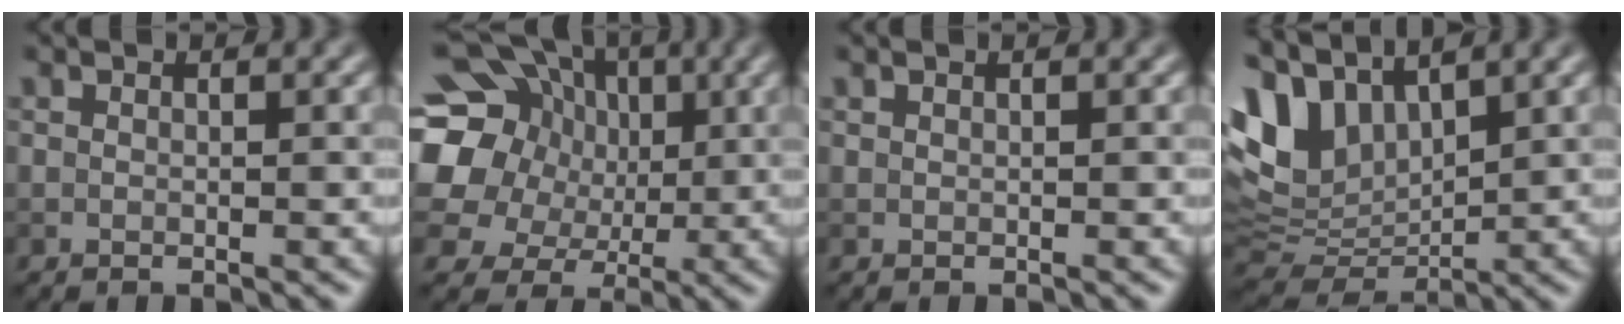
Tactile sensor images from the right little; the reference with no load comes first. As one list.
[{"total": 17.8, "force": [3.2, 15.6, 7.8], "torque": [-0.188, 0.033, 0.025]}, {"total": 0.0}, {"total": 7.3, "force": [3.8, 4.3, 4.4], "torque": [-0.102, 0.006, 0.078]}]